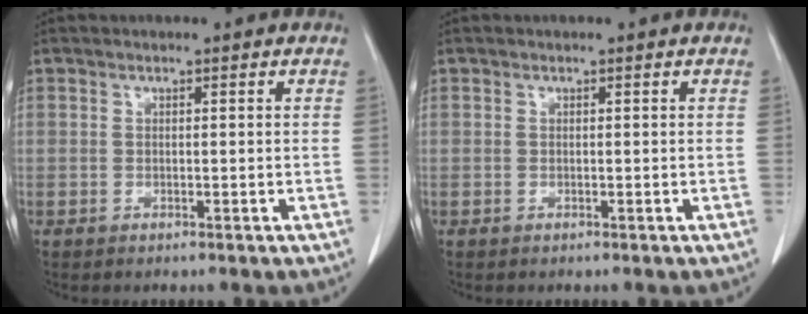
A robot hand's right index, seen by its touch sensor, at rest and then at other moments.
{"total": 0.0}